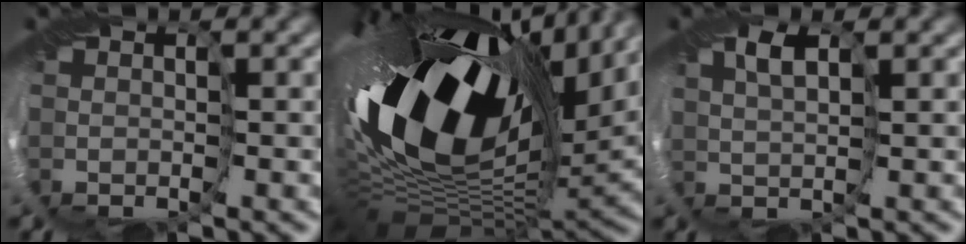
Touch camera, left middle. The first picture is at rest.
{"total": 18.7, "force": [3.3, 10.0, 15.4], "torque": [-0.285, -0.025, 0.050]}
{"total": 1.3, "force": [0.3, 0.4, 1.3], "torque": [-0.030, 0.005, 0.003]}